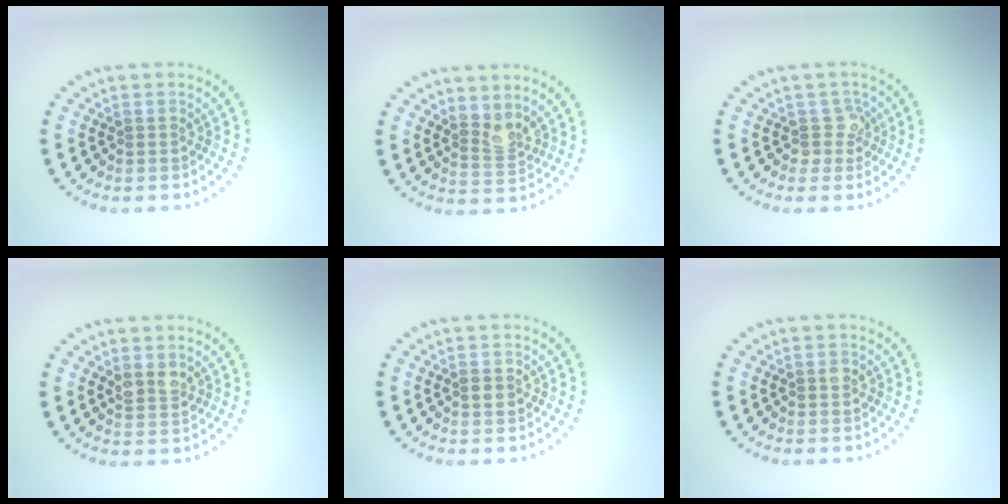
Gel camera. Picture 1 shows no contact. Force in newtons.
{"total": 2.1, "press": 1.6, "slide": 1.4}
{"total": 1.8, "press": 1.4, "slide": 1.1}
{"total": 1.6, "press": 1.4, "slide": 0.7}
{"total": 1.3, "press": 1.3, "slide": 0.0}
{"total": 0.7, "press": 0.7, "slide": 0.1}